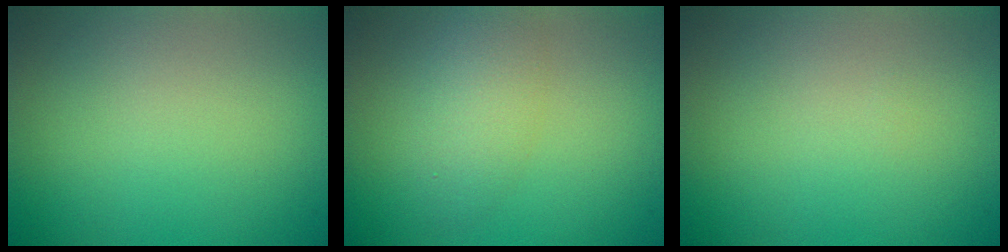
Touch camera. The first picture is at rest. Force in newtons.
{"total": 2.8, "press": 2.8, "slide": 0.1}
{"total": 0.0}